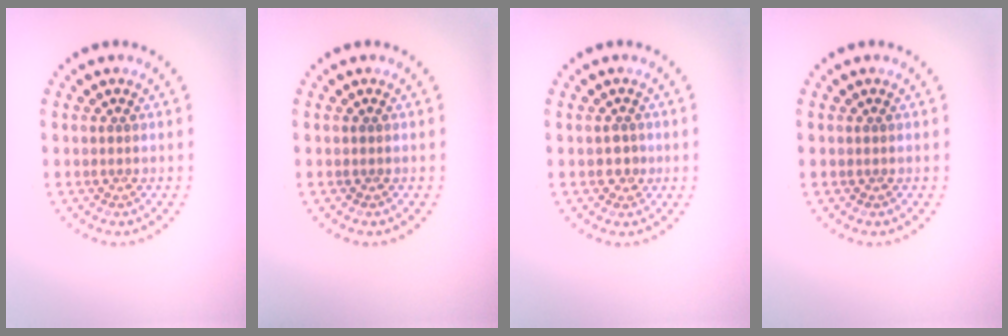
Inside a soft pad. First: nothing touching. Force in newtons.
{"total": 0.0}
{"total": 1.3, "press": 1.3, "slide": 0.2}
{"total": 0.0}